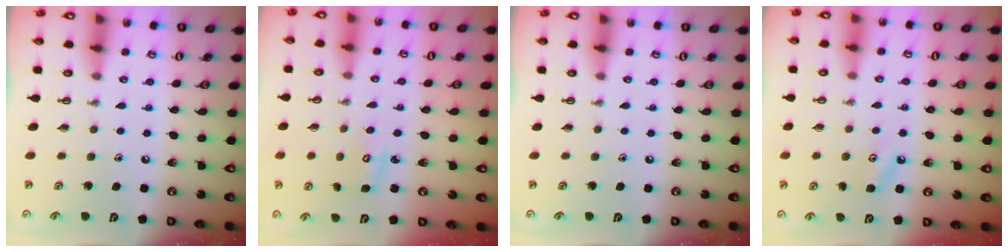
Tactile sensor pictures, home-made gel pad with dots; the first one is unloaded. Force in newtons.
{"total": 4.0, "press": 4.0, "slide": 0.3}
{"total": 0.0}
{"total": 3.5, "press": 3.4, "slide": 0.8}